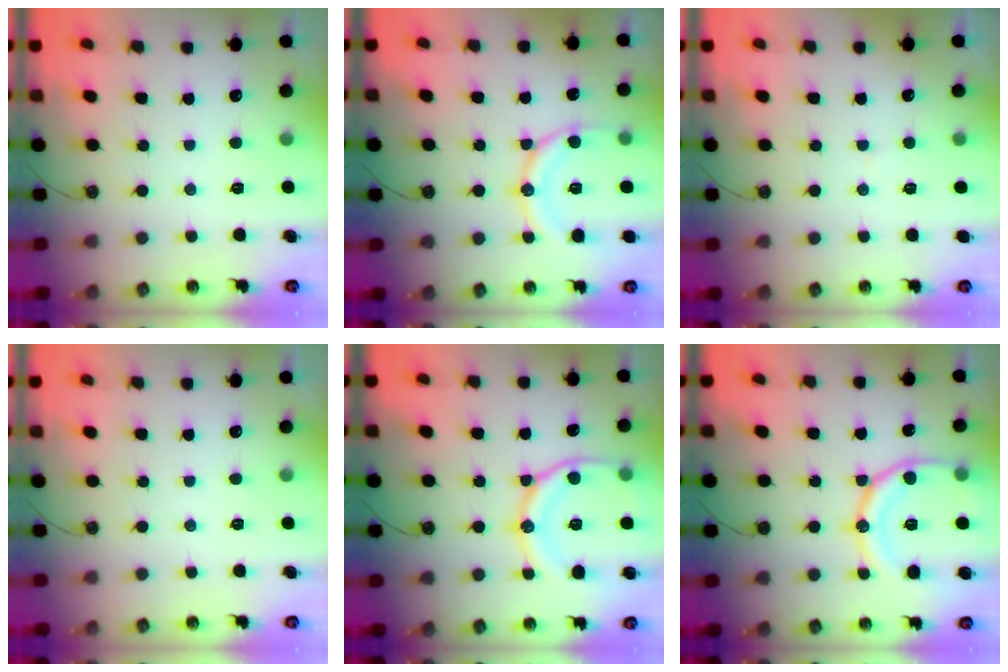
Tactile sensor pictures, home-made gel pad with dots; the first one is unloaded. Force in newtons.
{"total": 12.1, "press": 12.0, "slide": 1.4}
{"total": 1.8, "press": 1.8, "slide": 0.1}
{"total": 0.0}
{"total": 16.1, "press": 16.0, "slide": 1.9}
{"total": 16.6, "press": 16.5, "slide": 1.8}